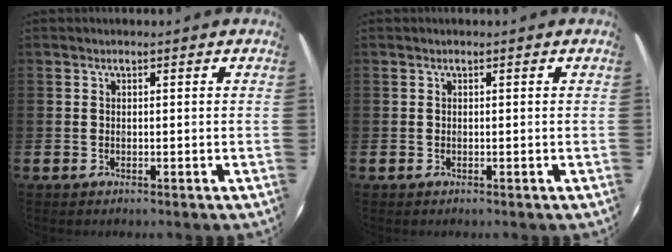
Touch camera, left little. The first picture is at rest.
{"total": 0.0}